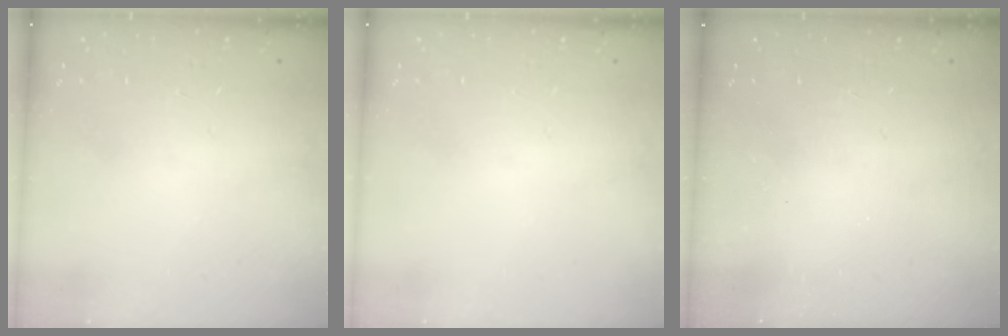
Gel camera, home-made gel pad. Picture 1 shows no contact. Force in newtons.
{"total": 0.0}
{"total": 2.5, "press": 2.4, "slide": 0.8}